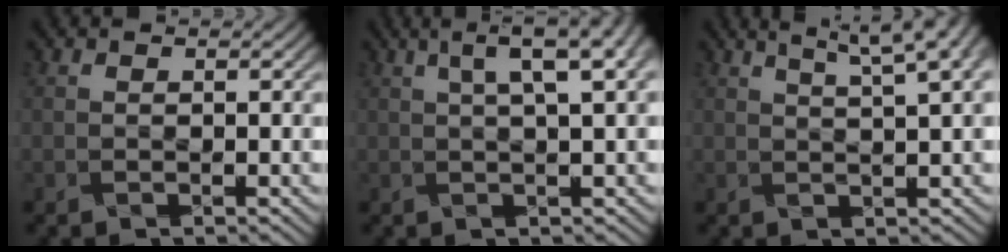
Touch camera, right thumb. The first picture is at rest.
{"total": 6.6, "force": [2.6, 1.3, 5.9], "torque": [-0.073, 0.029, 0.043]}
{"total": 8.7, "force": [5.2, 2.2, 6.6], "torque": [-0.070, 0.037, 0.052]}